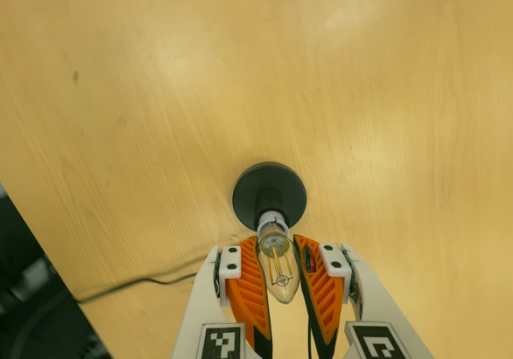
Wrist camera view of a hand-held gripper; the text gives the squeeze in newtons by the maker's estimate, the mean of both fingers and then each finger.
{"total": 25.2, "left": 26.1, "right": 24.3}